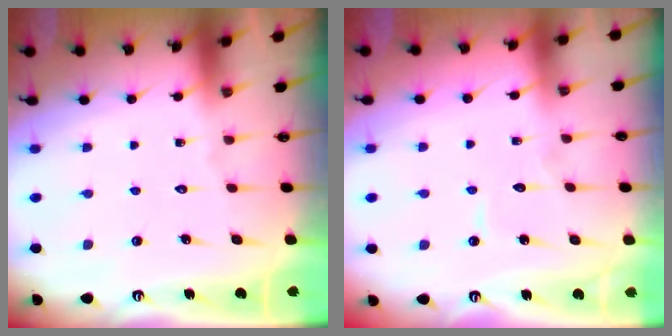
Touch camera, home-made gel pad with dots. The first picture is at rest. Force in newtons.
{"total": 3.3, "press": 3.2, "slide": 0.3}